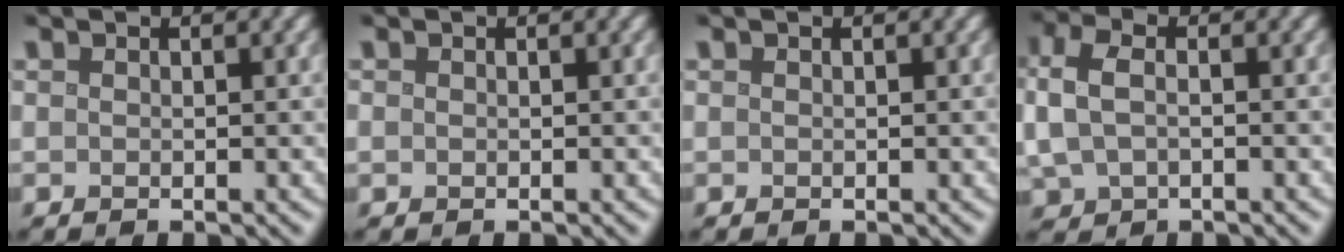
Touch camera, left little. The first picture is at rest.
{"total": 0.0}
{"total": 0.0}
{"total": 4.7, "force": [0.3, 3.2, 3.4], "torque": [-0.093, 0.003, 0.002]}